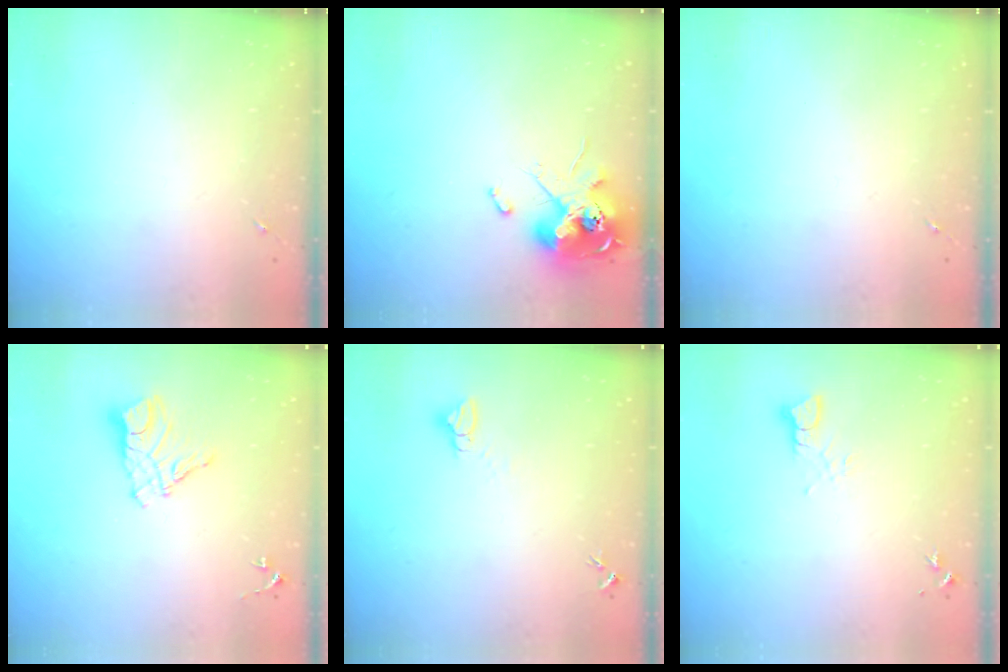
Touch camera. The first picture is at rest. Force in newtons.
{"total": 14.0, "press": 13.9, "slide": 1.5}
{"total": 0.0}
{"total": 11.3, "press": 11.2, "slide": 0.9}
{"total": 3.0, "press": 3.0, "slide": 0.1}
{"total": 3.3, "press": 3.3, "slide": 0.4}